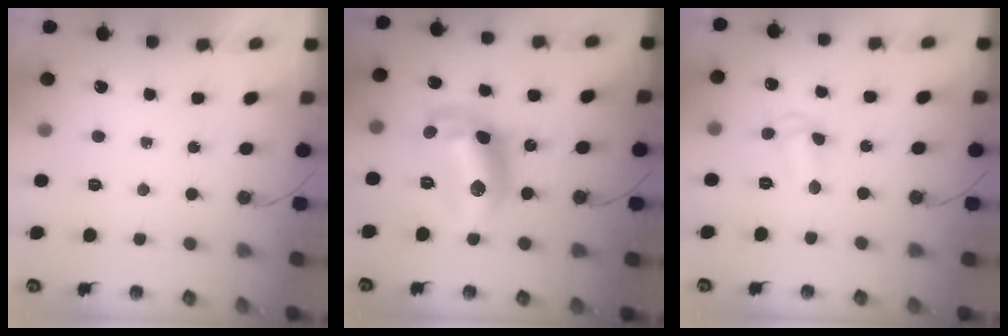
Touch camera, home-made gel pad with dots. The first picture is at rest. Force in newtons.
{"total": 14.4, "press": 14.4, "slide": 1.0}
{"total": 5.1, "press": 5.0, "slide": 0.3}